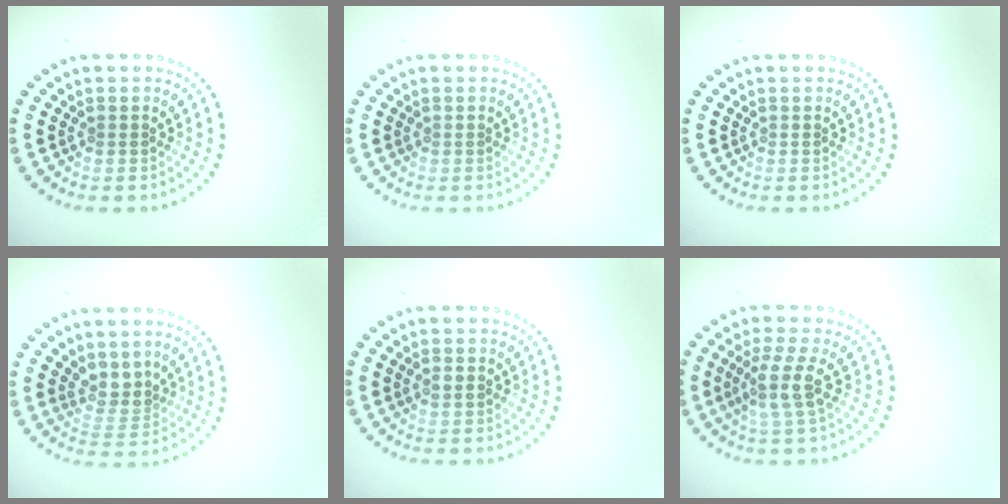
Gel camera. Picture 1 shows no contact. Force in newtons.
{"total": 0.0}
{"total": 0.0}
{"total": 2.6, "press": 2.1, "slide": 1.7}
{"total": 1.5, "press": 1.5, "slide": 0.1}
{"total": 2.9, "press": 2.3, "slide": 1.7}